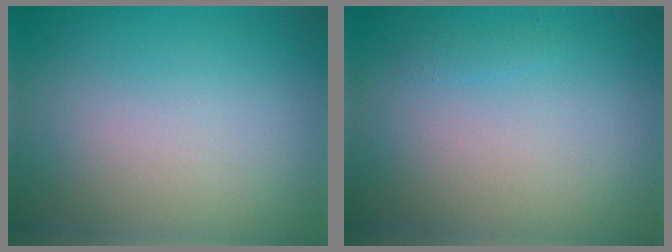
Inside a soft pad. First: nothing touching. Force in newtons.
{"total": 0.5, "press": 0.5, "slide": 0.1}